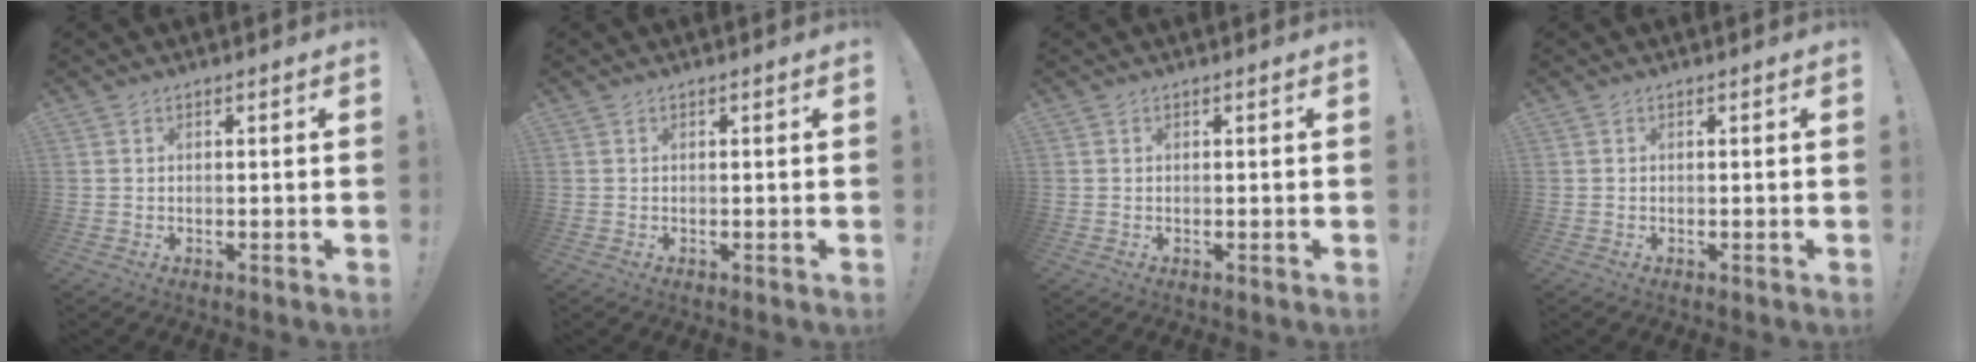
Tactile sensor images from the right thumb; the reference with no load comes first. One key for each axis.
{"total": 0.0}
{"total": 0.0}
{"total": 0.0}